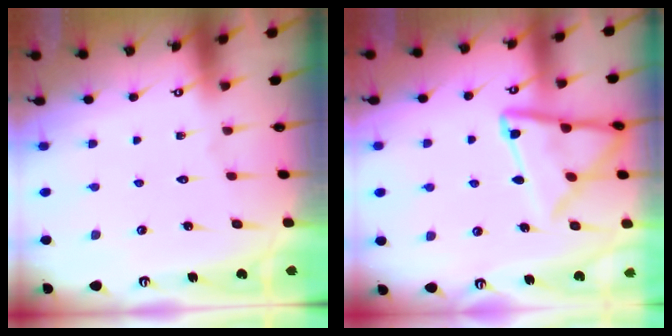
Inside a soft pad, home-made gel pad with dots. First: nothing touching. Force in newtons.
{"total": 14.5, "press": 14.5, "slide": 1.4}